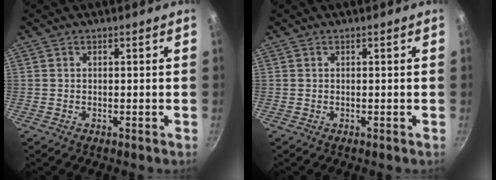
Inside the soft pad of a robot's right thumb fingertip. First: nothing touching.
{"total": 0.0}